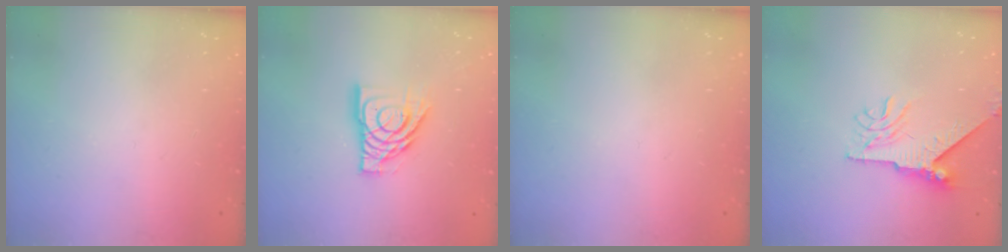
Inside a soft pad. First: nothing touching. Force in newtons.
{"total": 12.2, "press": 12.2, "slide": 1.1}
{"total": 0.0}
{"total": 8.3, "press": 8.2, "slide": 0.8}